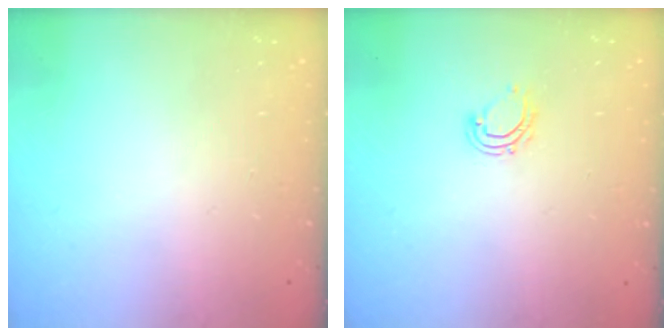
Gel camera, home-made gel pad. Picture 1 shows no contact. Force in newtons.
{"total": 6.0, "press": 5.9, "slide": 1.0}